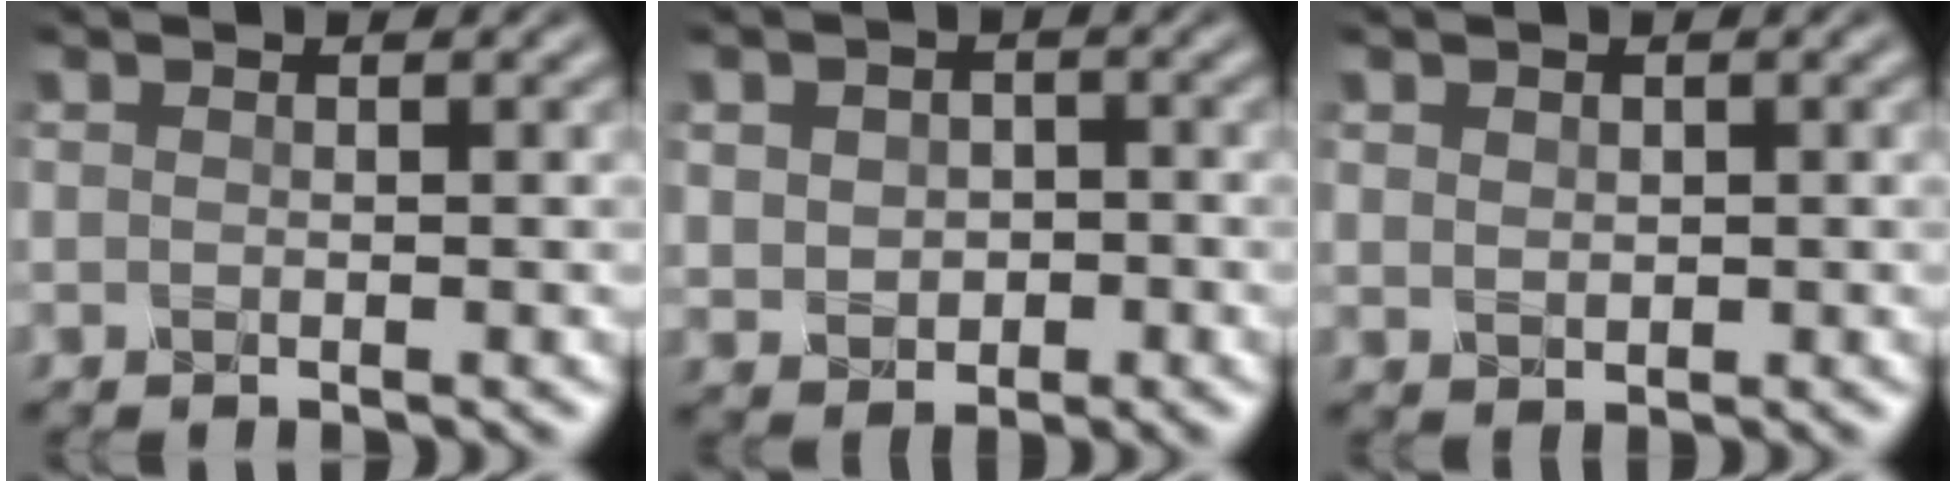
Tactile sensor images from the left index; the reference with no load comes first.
{"total": 3.1, "force": [0.0, 2.5, 1.7], "torque": [-0.032, -0.006, 0.000]}
{"total": 1.2, "force": [0.5, 0.9, 0.5], "torque": [-0.011, -0.003, 0.014]}